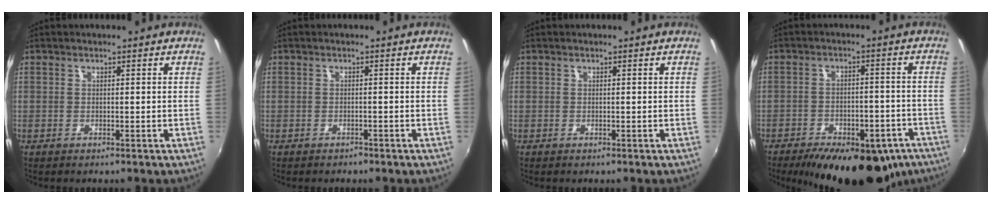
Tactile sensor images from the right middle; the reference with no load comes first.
{"total": 1.2, "force": [-1.0, 0.5, 0.2], "torque": [-0.008, 0.000, -0.013]}
{"total": 0.0}
{"total": 21.7, "force": [-15.4, 9.7, 11.9], "torque": [-0.208, -0.017, -0.188]}